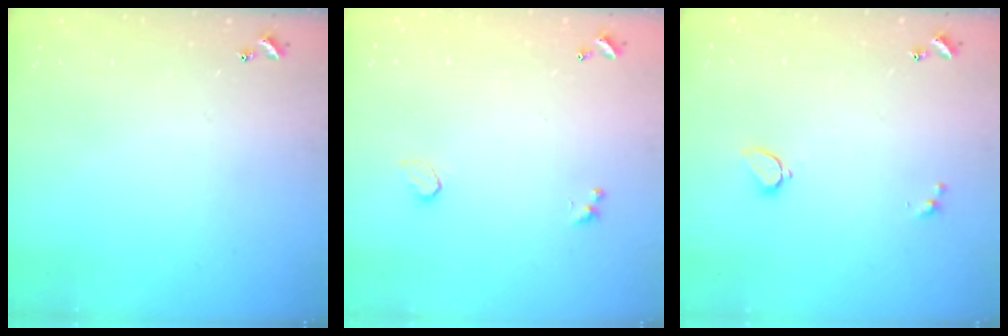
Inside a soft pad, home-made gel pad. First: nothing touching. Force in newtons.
{"total": 1.0, "press": 0.7, "slide": 0.7}
{"total": 1.7, "press": 1.6, "slide": 0.5}